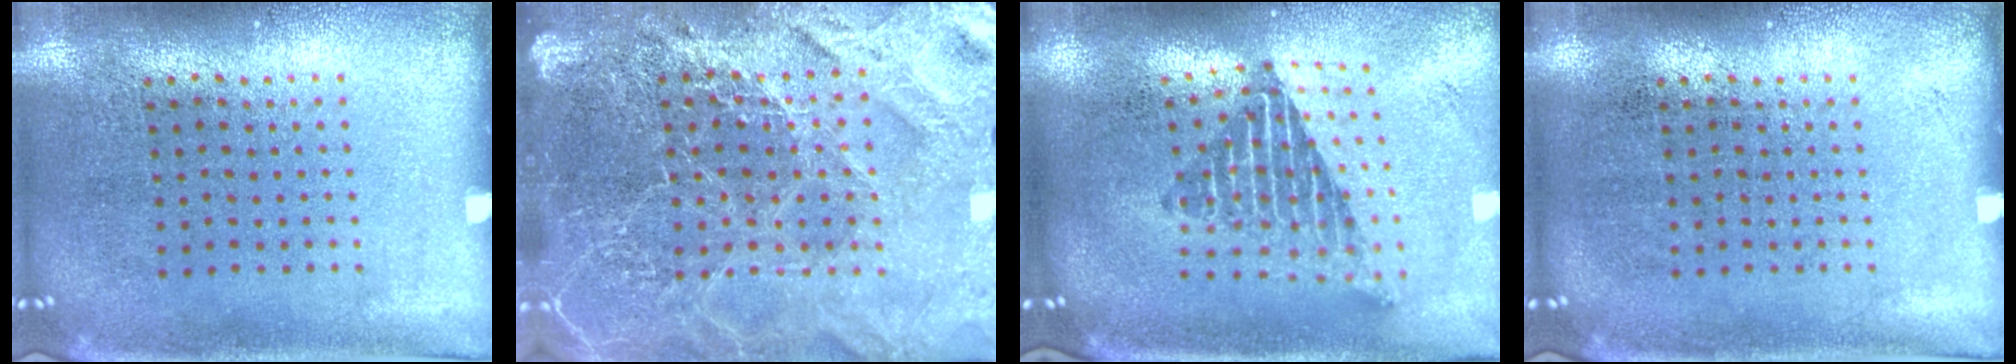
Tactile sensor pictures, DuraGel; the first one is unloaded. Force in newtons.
{"total": 4.8, "press": 4.4, "slide": 2.0}
{"total": 2.1, "press": 1.6, "slide": 1.4}
{"total": 0.0}